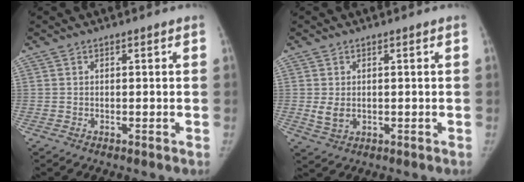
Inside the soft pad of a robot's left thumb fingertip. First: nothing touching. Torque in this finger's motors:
{"motor_torque": [0.25, 0.36, 0.20, -0.34, 0.07]}